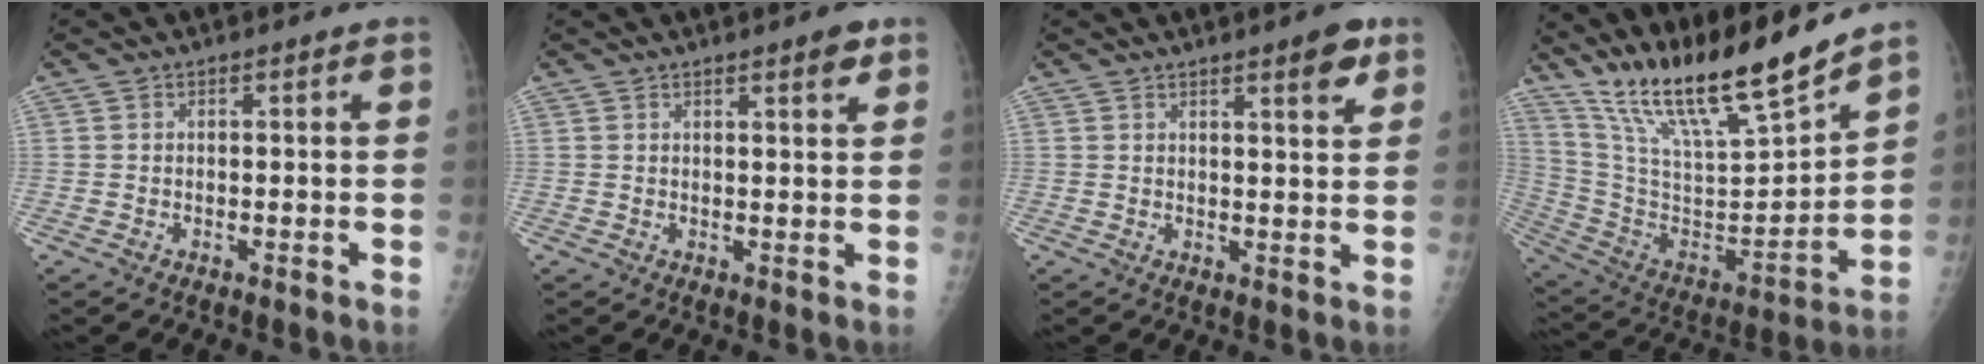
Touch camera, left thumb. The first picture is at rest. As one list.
[{"total": 2.9, "force": [1.9, 0.6, 2.1], "torque": [-0.023, -0.010, 0.025]}, {"total": 5.1, "force": [3.1, 1.2, 3.9], "torque": [-0.044, -0.016, 0.039]}, {"total": 21.8, "force": [18.5, 2.5, 11.2], "torque": [-0.172, -0.100, 0.336]}]